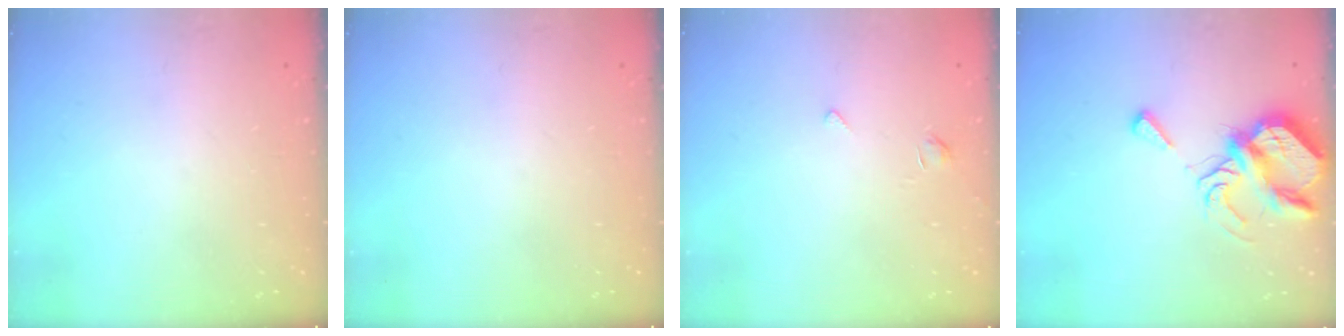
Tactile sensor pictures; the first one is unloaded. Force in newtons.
{"total": 0.0}
{"total": 1.9, "press": 1.8, "slide": 0.4}
{"total": 8.6, "press": 8.5, "slide": 1.1}